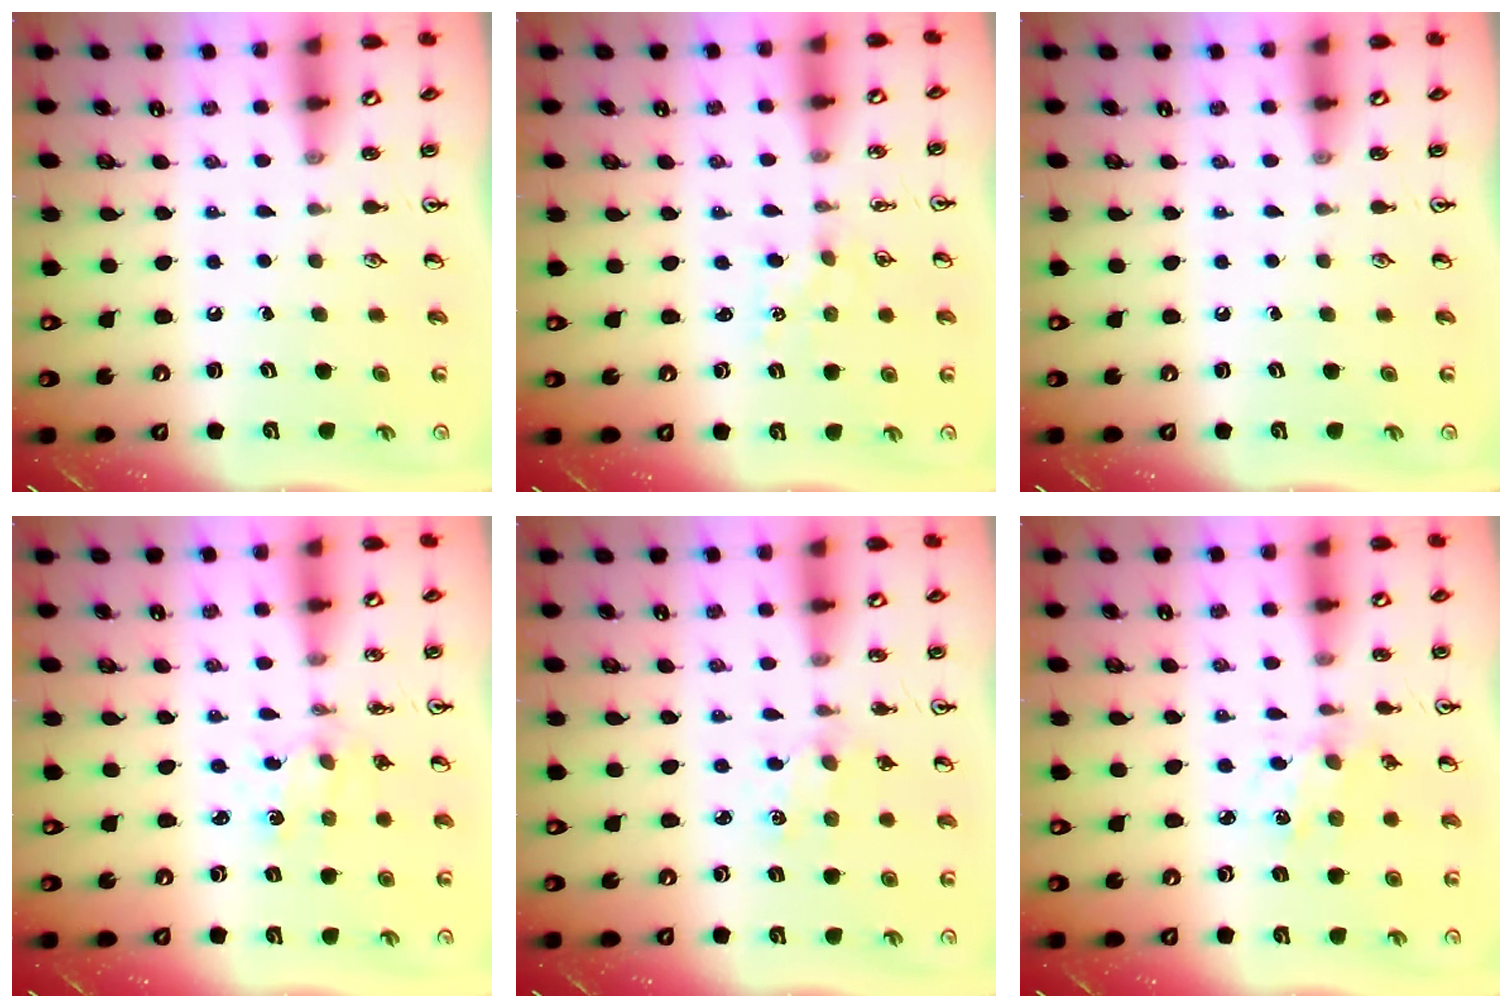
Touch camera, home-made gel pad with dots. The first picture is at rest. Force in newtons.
{"total": 2.3, "press": 2.3, "slide": 0.3}
{"total": 0.0}
{"total": 1.2, "press": 1.1, "slide": 0.3}
{"total": 1.9, "press": 1.9, "slide": 0.3}
{"total": 1.5, "press": 1.4, "slide": 0.4}